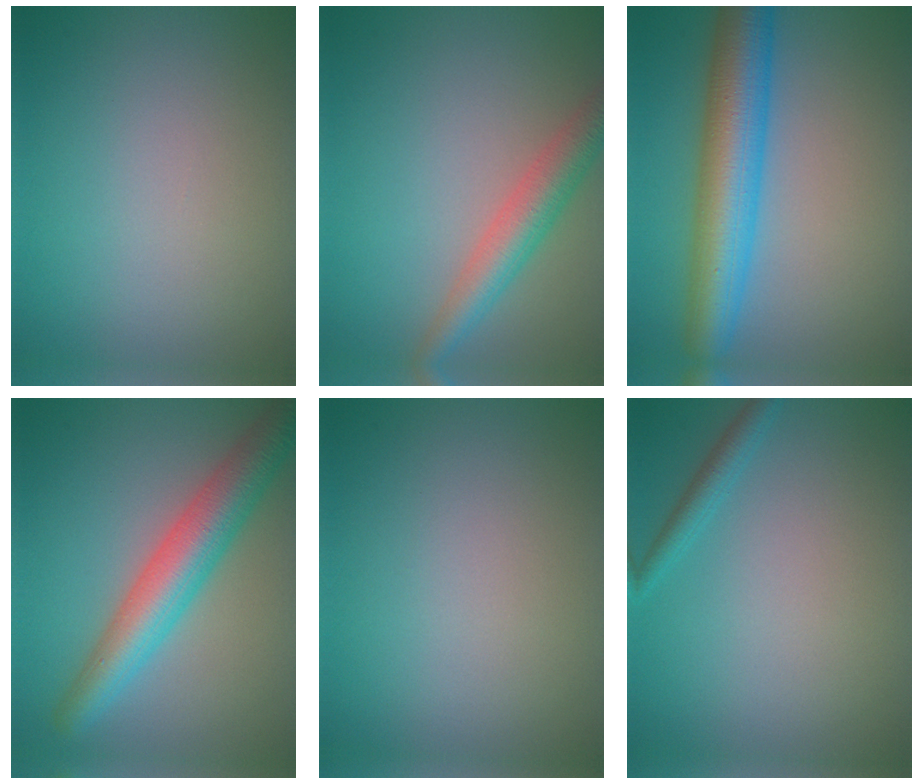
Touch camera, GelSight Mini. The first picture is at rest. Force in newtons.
{"total": 4.3, "press": 4.3, "slide": 0.2}
{"total": 8.1, "press": 8.1, "slide": 0.2}
{"total": 6.6, "press": 6.6, "slide": 0.1}
{"total": 0.0}
{"total": 1.6, "press": 1.6, "slide": 0.1}